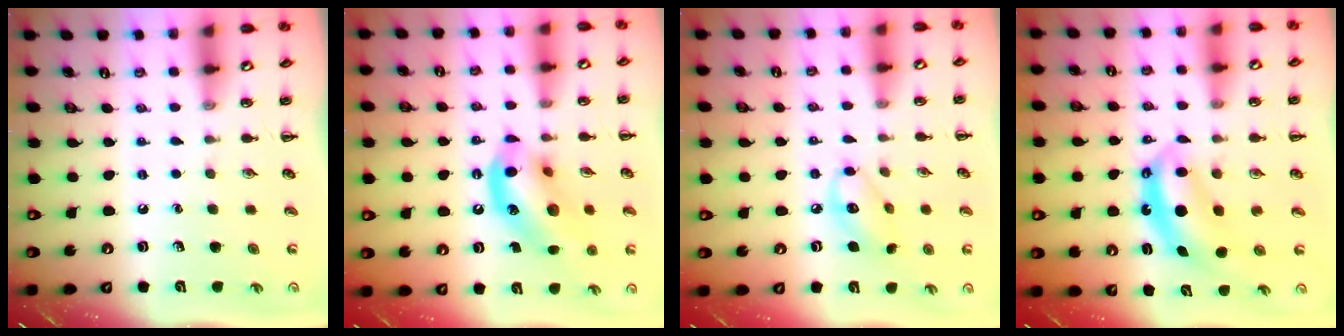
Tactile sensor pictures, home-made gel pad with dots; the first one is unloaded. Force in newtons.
{"total": 14.0, "press": 13.6, "slide": 3.3}
{"total": 8.8, "press": 8.6, "slide": 1.7}
{"total": 6.7, "press": 6.6, "slide": 1.2}